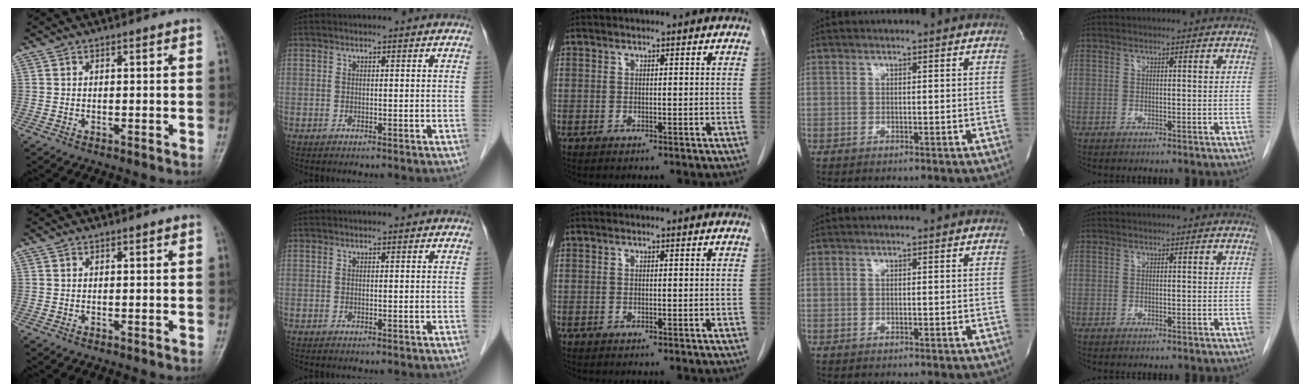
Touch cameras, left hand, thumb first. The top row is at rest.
{}